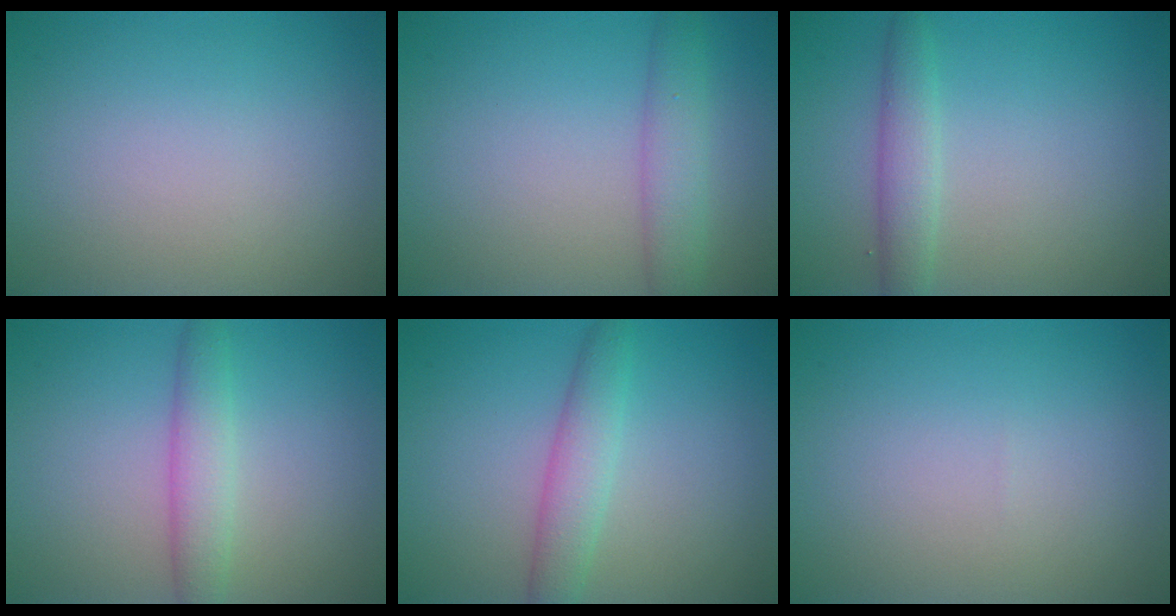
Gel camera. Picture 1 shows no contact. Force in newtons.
{"total": 3.0, "press": 3.0, "slide": 0.2}
{"total": 2.4, "press": 2.4, "slide": 0.1}
{"total": 2.9, "press": 2.9, "slide": 0.1}
{"total": 3.0, "press": 3.0, "slide": 0.1}
{"total": 0.0}